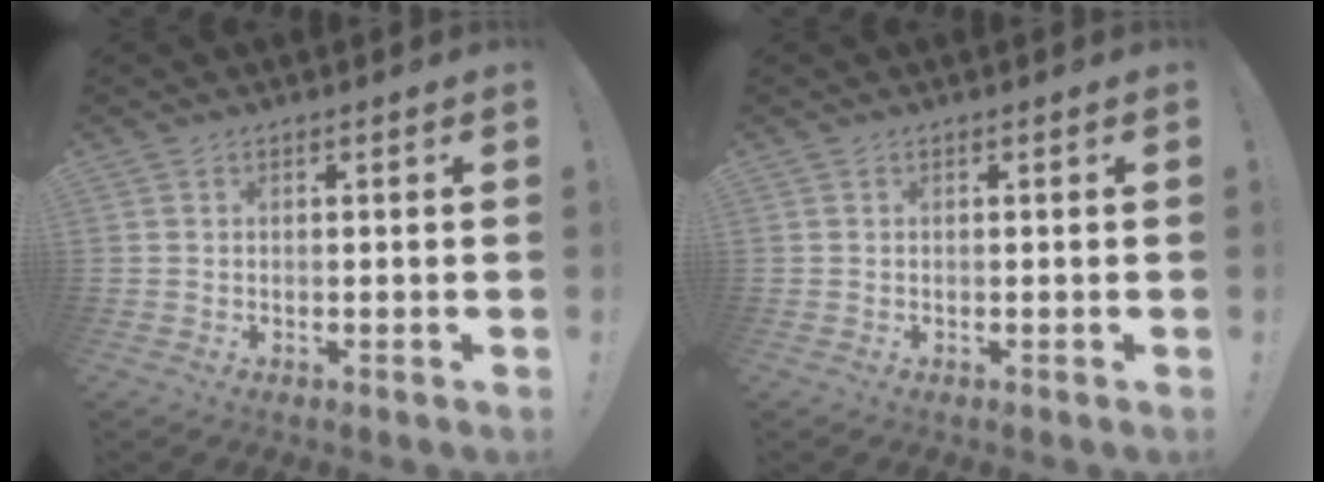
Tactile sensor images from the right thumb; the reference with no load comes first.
{"total": 0.0}